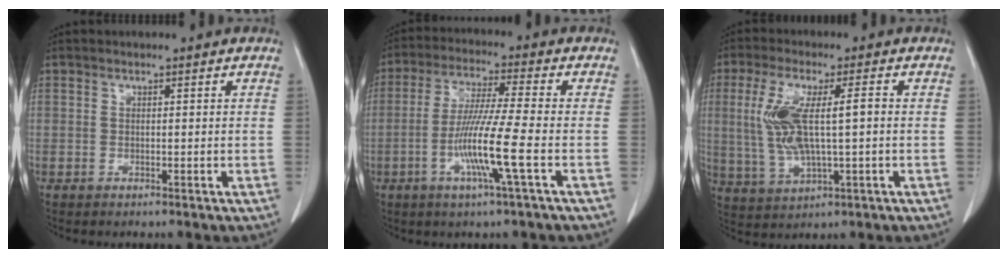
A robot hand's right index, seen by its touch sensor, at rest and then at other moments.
{"total": 10.3, "force": [-3.1, -0.9, 9.7], "torque": [-0.191, -0.014, -0.063]}
{"total": 10.3, "force": [0.8, 2.3, 10.0], "torque": [-0.214, 0.009, 0.023]}